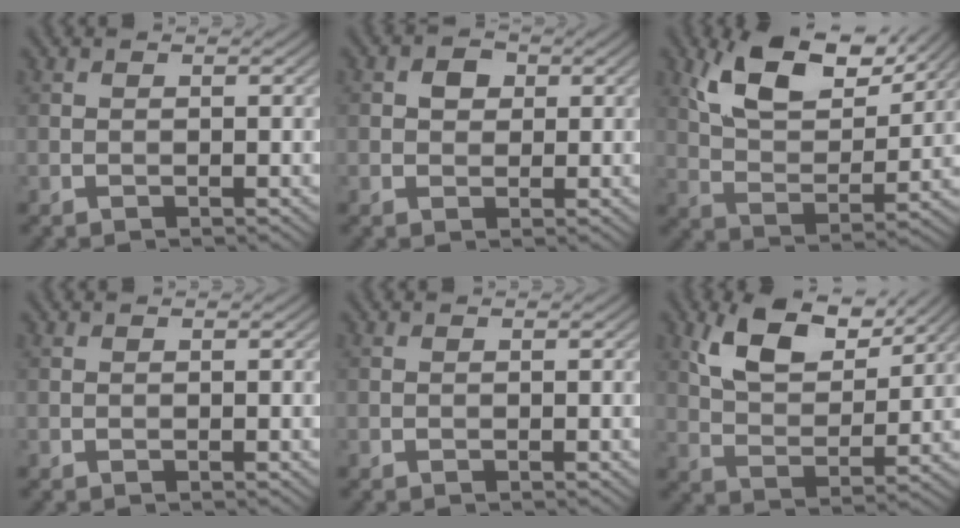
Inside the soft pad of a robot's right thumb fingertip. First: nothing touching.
{"total": 2.3, "force": [0.5, 1.9, 1.1], "torque": [-0.020, 0.002, 0.005]}
{"total": 11.6, "force": [7.1, 5.0, 7.7], "torque": [-0.158, 0.000, 0.135]}
{"total": 0.0}
{"total": 0.0}
{"total": 9.2, "force": [5.5, 4.3, 6.0], "torque": [-0.127, -0.001, 0.108]}